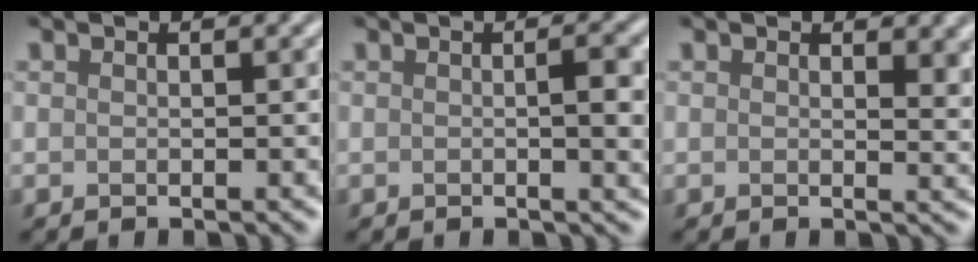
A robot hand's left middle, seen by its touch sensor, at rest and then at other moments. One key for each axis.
{"total": 3.3, "fx": 0.1, "fy": 0.8, "fz": 3.2, "tx": -0.043, "ty": 0.003, "tz": 0.000}
{"total": 2.7, "fx": 1.0, "fy": 1.2, "fz": 2.1, "tx": -0.021, "ty": -0.004, "tz": 0.015}